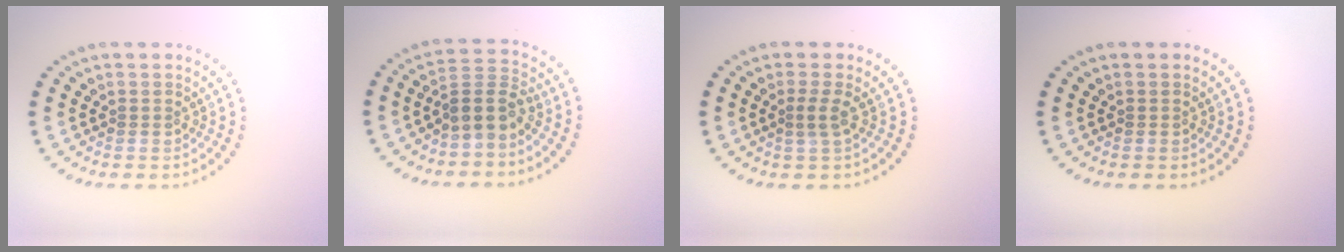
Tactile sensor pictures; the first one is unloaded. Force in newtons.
{"total": 3.4, "press": 2.8, "slide": 2.0}
{"total": 1.3, "press": 1.1, "slide": 0.7}
{"total": 0.0}